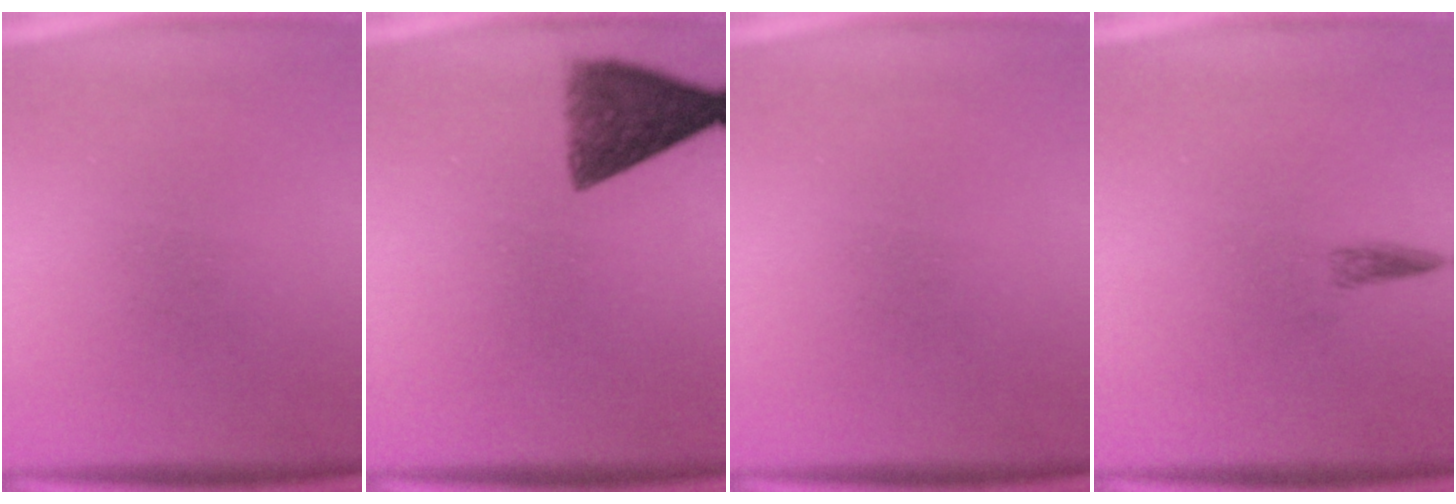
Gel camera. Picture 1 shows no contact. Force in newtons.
{"total": 8.3}
{"total": 0.0}
{"total": 1.2}